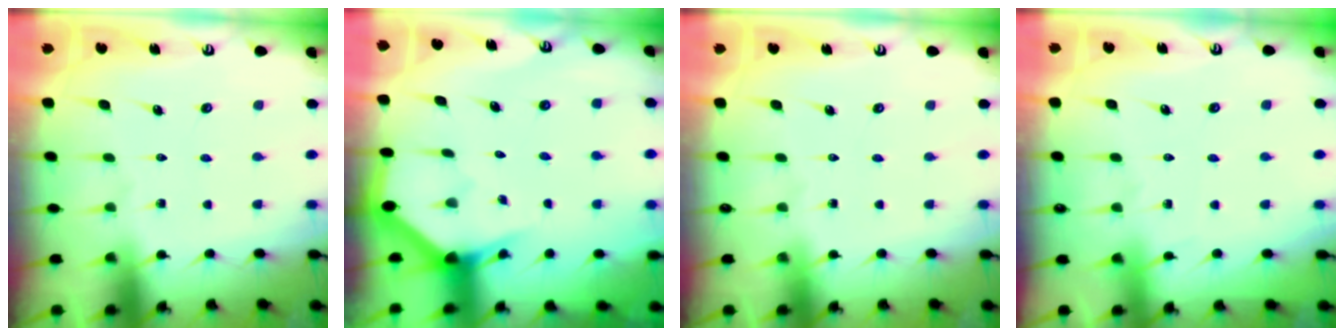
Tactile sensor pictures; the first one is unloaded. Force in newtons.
{"total": 3.0, "press": 3.0, "slide": 0.1}
{"total": 0.0}
{"total": 2.6, "press": 2.6, "slide": 0.4}